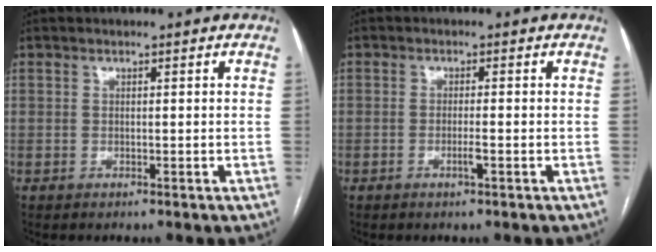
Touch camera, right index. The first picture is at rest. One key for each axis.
{"total": 1.8, "fx": -0.7, "fy": 0.0, "fz": 1.6, "tx": -0.032, "ty": -0.003, "tz": -0.012}